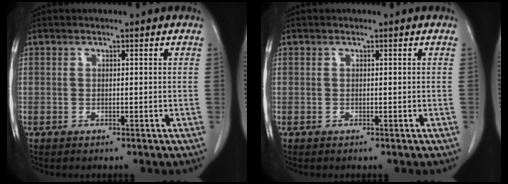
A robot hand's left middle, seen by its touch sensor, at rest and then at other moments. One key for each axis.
{"total": 0.0}